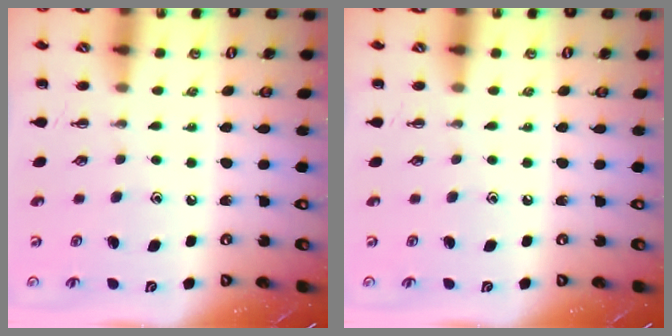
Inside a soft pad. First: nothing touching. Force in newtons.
{"total": 0.0}